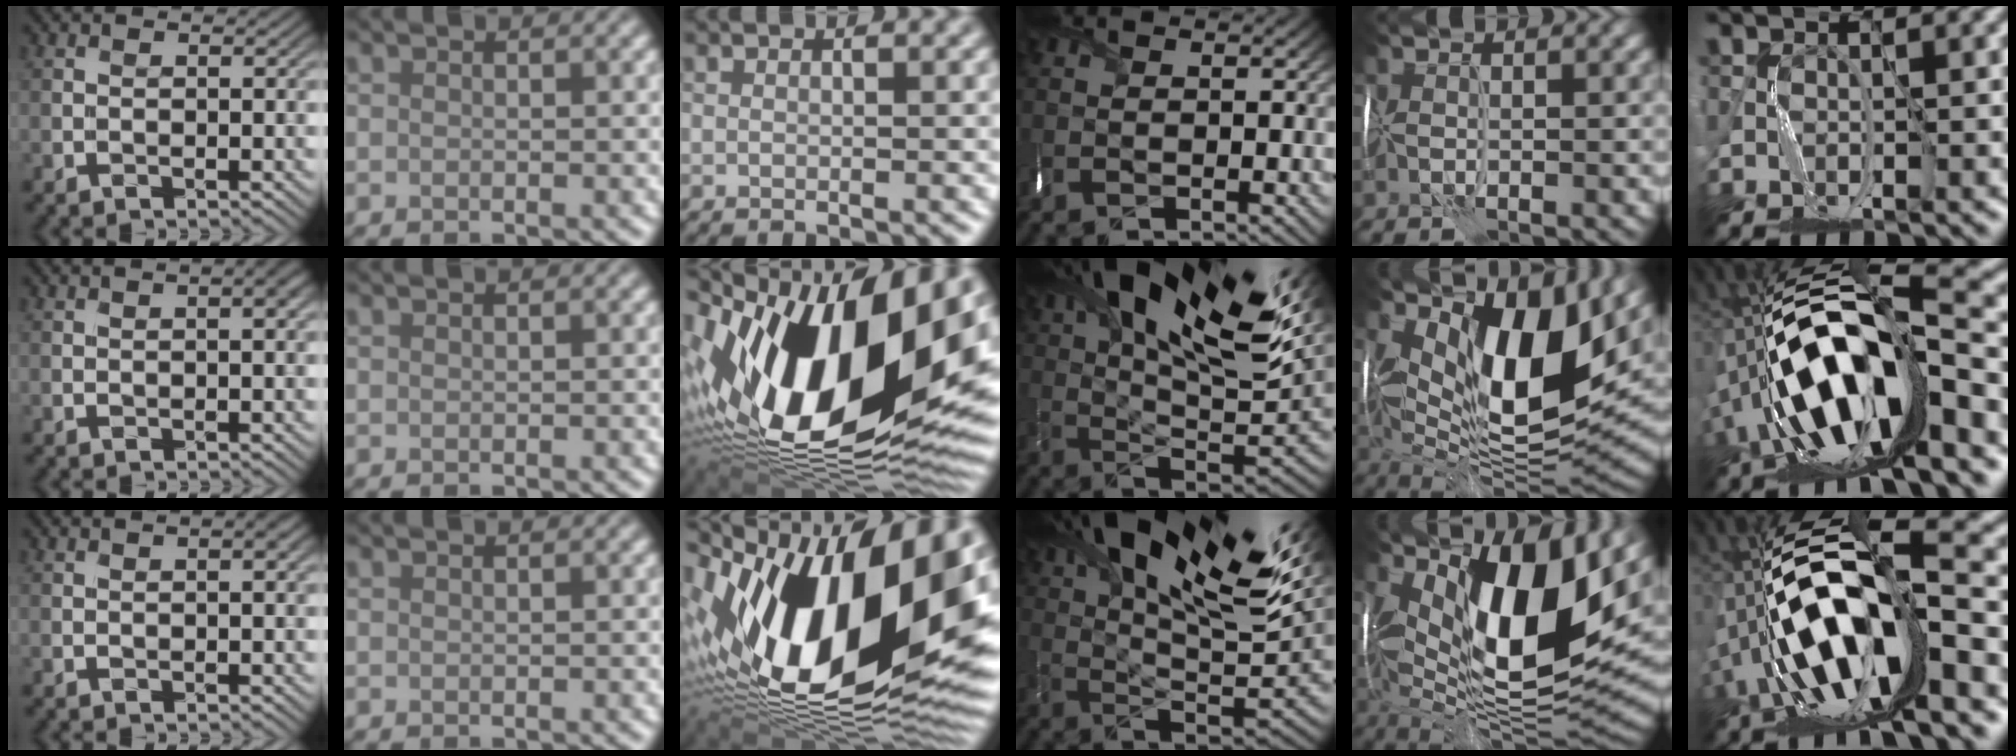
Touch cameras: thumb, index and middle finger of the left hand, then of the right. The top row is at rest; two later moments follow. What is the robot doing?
{"motion": "wrap", "object": "thread"}